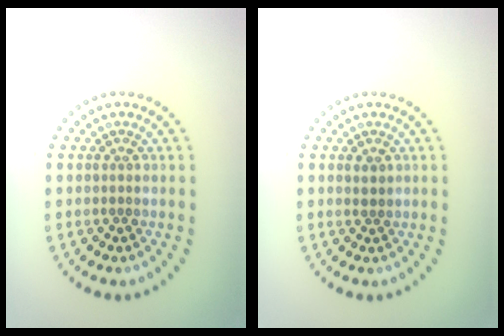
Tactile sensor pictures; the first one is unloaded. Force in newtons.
{"total": 0.9, "press": 0.8, "slide": 0.4}